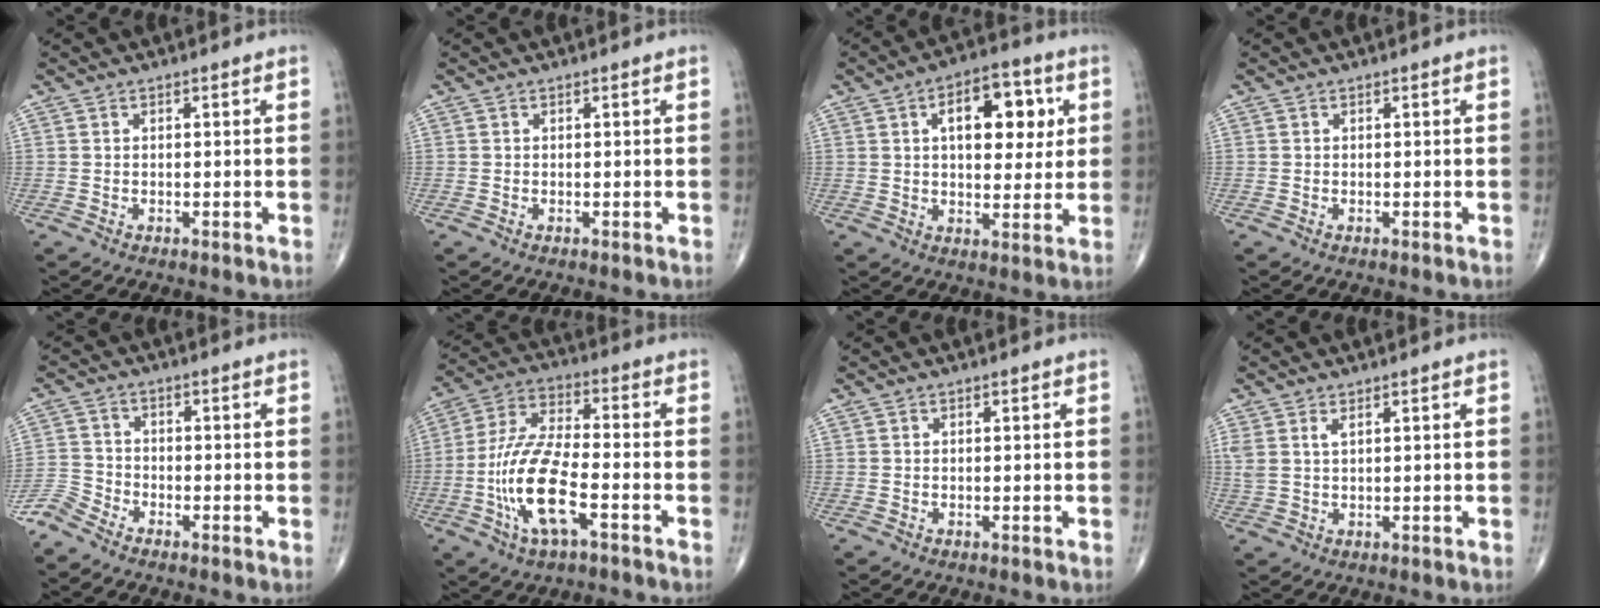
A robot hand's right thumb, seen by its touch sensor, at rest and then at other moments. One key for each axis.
{"total": 0.0}
{"total": 13.0, "fx": 3.7, "fy": 7.0, "fz": 10.4, "tx": -0.105, "ty": -0.001, "tz": 0.050}
{"total": 0.0}
{"total": 4.2, "fx": -3.9, "fy": 1.4, "fz": 0.9, "tx": -0.018, "ty": -0.001, "tz": -0.090}
{"total": 14.7, "fx": -4.8, "fy": 5.3, "fz": 12.9, "tx": -0.265, "ty": 0.027, "tz": -0.091}
{"total": 0.0}
{"total": 3.0, "fx": 1.5, "fy": 1.2, "fz": 2.3, "tx": -0.057, "ty": 0.006, "tz": 0.038}